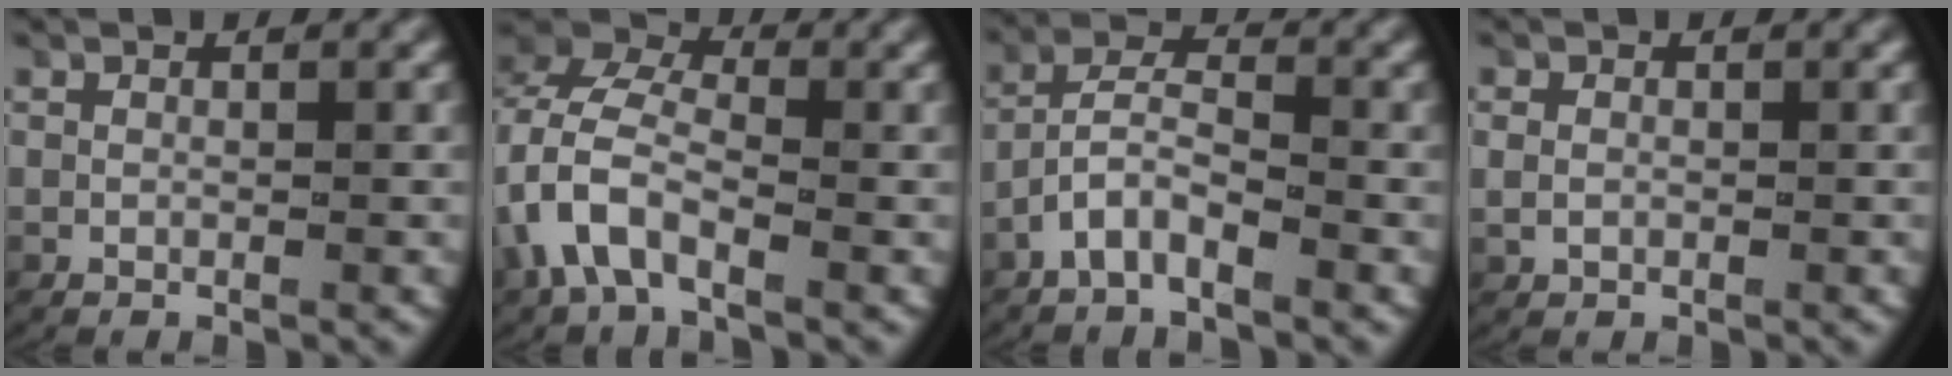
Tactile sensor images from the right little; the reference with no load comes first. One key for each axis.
{"total": 7.0, "fx": -0.2, "fy": 5.3, "fz": 4.5, "tx": -0.109, "ty": 0.000, "tz": -0.013}
{"total": 3.8, "fx": -2.0, "fy": 2.2, "fz": 2.4, "tx": -0.056, "ty": -0.005, "tz": -0.041}
{"total": 1.3, "fx": 0.0, "fy": 1.1, "fz": 0.6, "tx": -0.022, "ty": -0.003, "tz": 0.005}